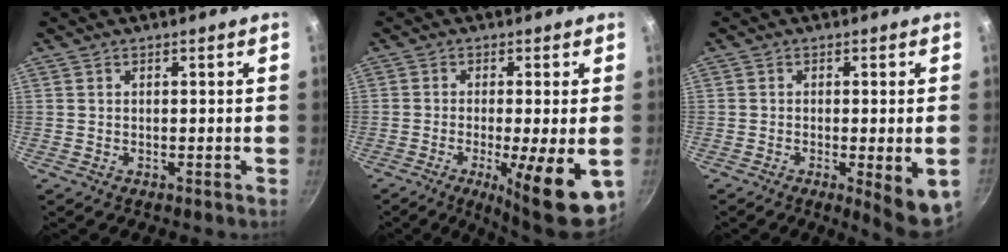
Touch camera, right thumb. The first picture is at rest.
{"total": 13.1, "force": [-3.6, 2.8, 12.3], "torque": [-0.178, -0.007, -0.046]}
{"total": 7.9, "force": [-2.1, 1.7, 7.4], "torque": [-0.094, -0.006, -0.023]}